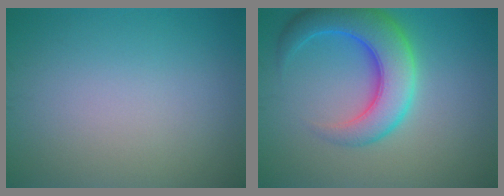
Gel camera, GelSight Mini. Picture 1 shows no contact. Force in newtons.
{"total": 7.4, "press": 7.4, "slide": 0.3}